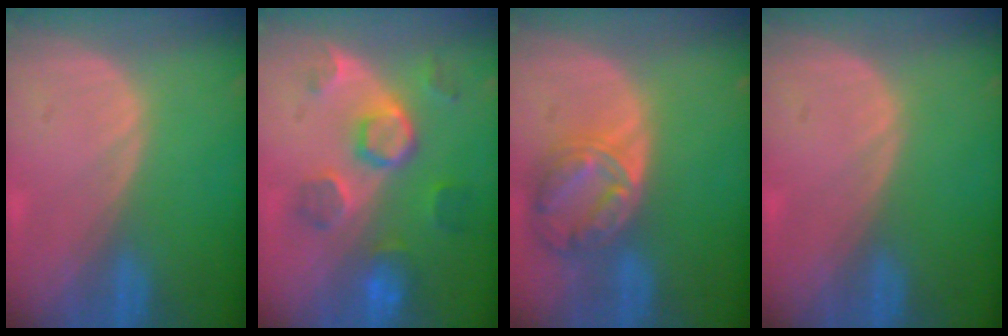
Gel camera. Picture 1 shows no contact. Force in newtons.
{"total": 8.6, "press": 7.8, "slide": 3.6}
{"total": 8.3, "press": 7.1, "slide": 4.2}
{"total": 0.0}